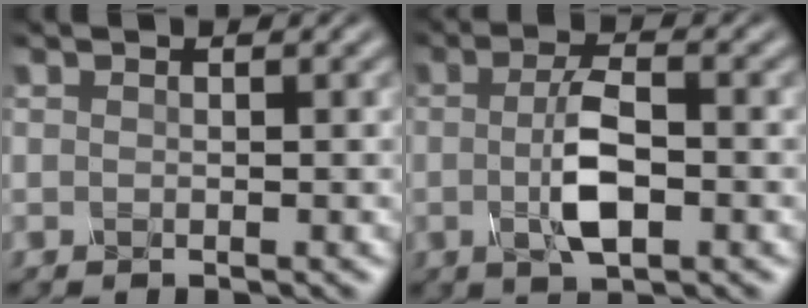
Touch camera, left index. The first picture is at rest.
{"total": 3.7, "force": [-0.5, 1.1, 3.5], "torque": [-0.075, 0.004, -0.013]}